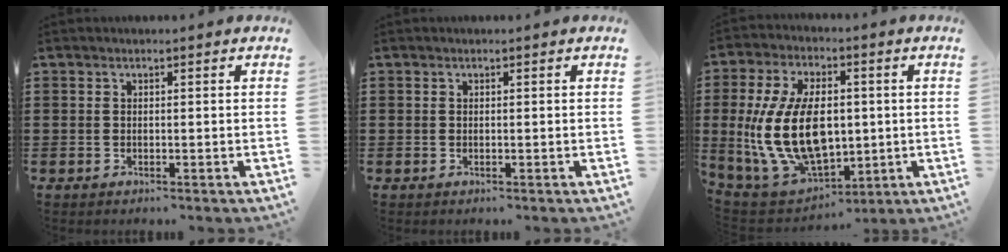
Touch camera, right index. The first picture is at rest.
{"total": 0.0}
{"total": 16.4, "force": [0.5, 9.6, 13.2], "torque": [-0.299, -0.007, 0.009]}